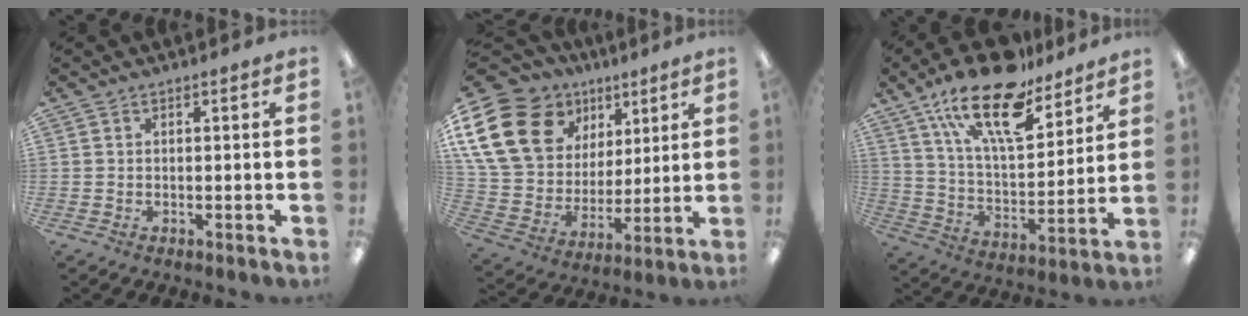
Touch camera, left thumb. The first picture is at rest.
{"total": 22.2, "force": [10.3, 16.3, 11.2], "torque": [-0.249, -0.031, 0.201]}
{"total": 21.0, "force": [14.8, 8.1, 12.6], "torque": [-0.216, -0.085, 0.257]}